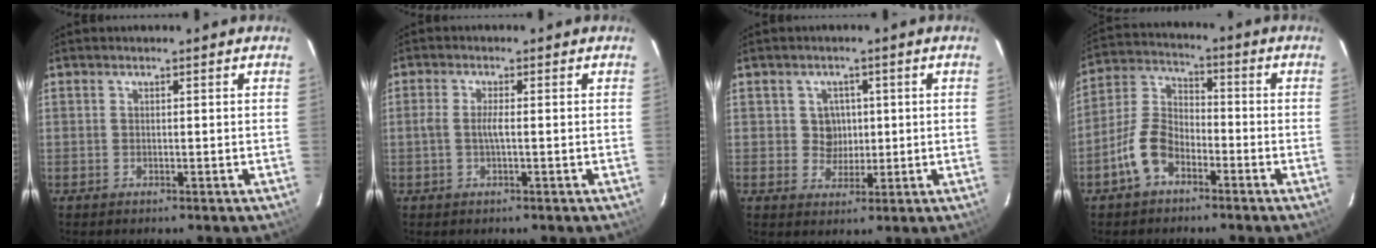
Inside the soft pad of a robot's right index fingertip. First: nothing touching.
{"total": 2.4, "force": [-0.4, 0.2, 2.4], "torque": [-0.050, 0.002, -0.009]}
{"total": 4.0, "force": [0.5, 4.0, 0.7], "torque": [-0.012, 0.010, 0.012]}
{"total": 9.0, "force": [-5.0, 5.3, 5.2], "torque": [-0.114, 0.023, -0.099]}